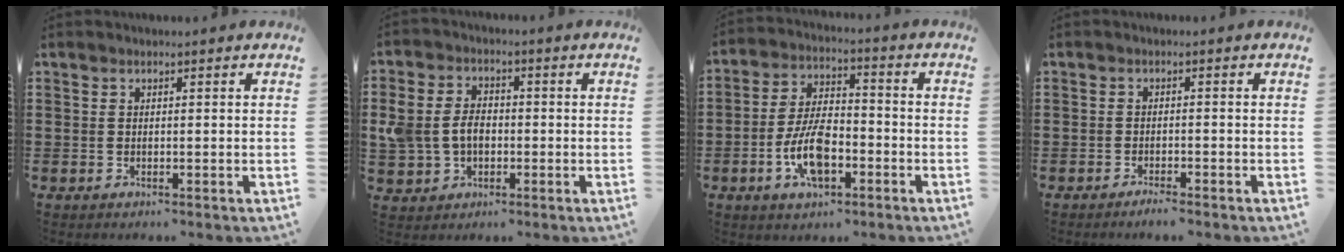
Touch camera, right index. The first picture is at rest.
{"total": 5.4, "force": [-0.5, 4.0, 3.6], "torque": [-0.096, 0.003, -0.016]}
{"total": 9.1, "force": [-3.4, 4.4, 7.2], "torque": [-0.157, 0.002, -0.064]}
{"total": 1.7, "force": [-1.6, -0.2, 0.5], "torque": [-0.010, -0.002, -0.030]}